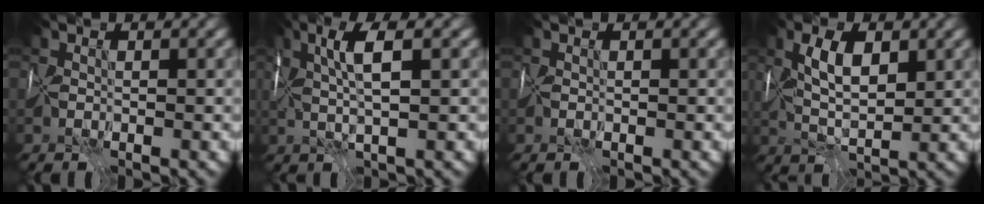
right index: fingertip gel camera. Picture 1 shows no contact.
{"total": 4.5, "force": [1.5, 0.7, 4.2], "torque": [-0.086, 0.005, 0.028]}
{"total": 0.0}
{"total": 5.2, "force": [1.5, 2.2, 4.5], "torque": [-0.089, 0.006, 0.027]}